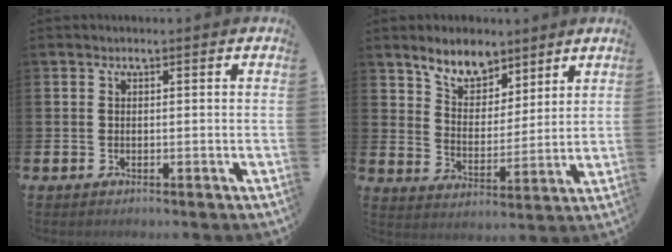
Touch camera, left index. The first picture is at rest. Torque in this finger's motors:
{"motor_torque": [1.23, -0.93, 0.20, 0.08]}